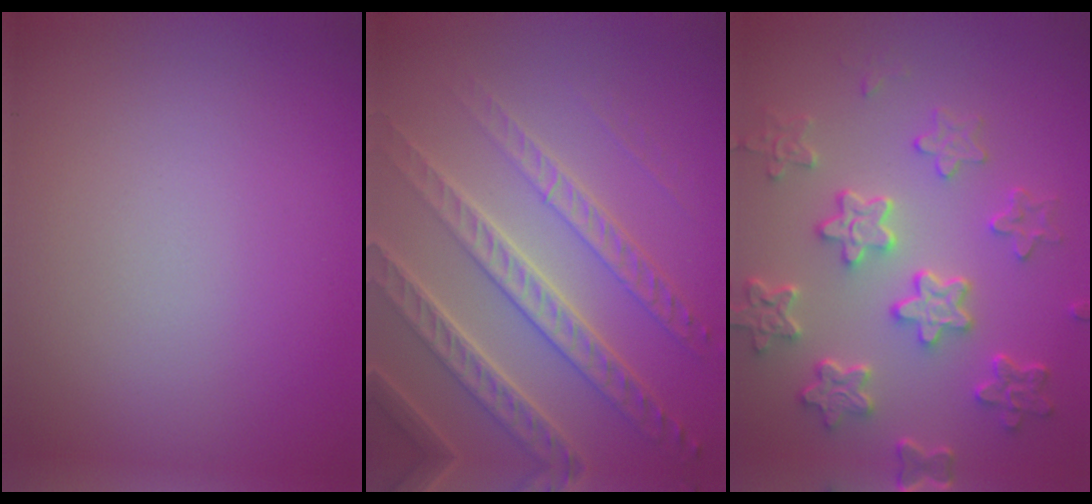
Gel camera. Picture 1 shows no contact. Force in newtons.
{"total": 7.4, "press": 5.1, "slide": 5.4}
{"total": 6.0, "press": 4.7, "slide": 3.8}